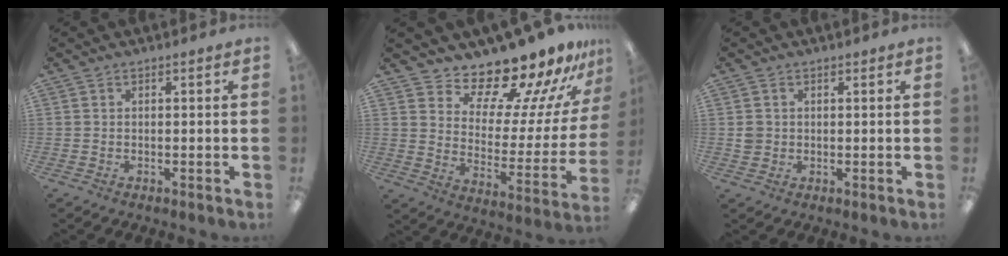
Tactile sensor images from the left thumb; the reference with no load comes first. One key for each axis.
{"total": 15.0, "fx": 14.1, "fy": 2.8, "fz": 4.5, "tx": -0.075, "ty": -0.134, "tz": 0.230}
{"total": 2.6, "fx": 0.3, "fy": 2.6, "fz": 0.4, "tx": -0.003, "ty": 0.000, "tz": 0.004}